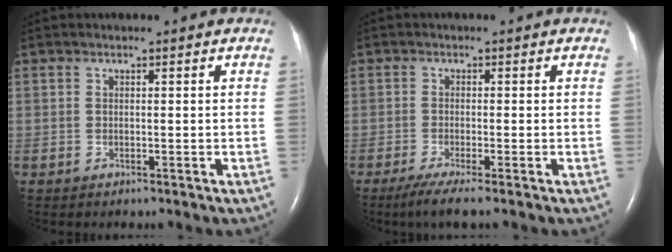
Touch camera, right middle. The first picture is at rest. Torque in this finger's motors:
{"motor_torque": [0.37, -0.36, 0.29, 0.07]}